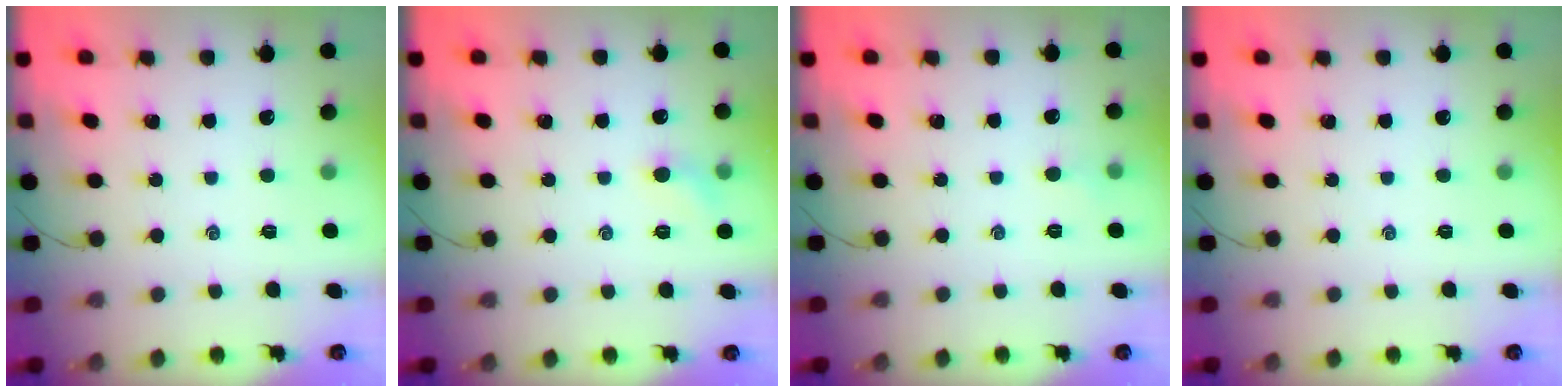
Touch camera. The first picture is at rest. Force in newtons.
{"total": 6.0, "press": 5.7, "slide": 1.8}
{"total": 2.6, "press": 2.4, "slide": 0.8}
{"total": 0.0}